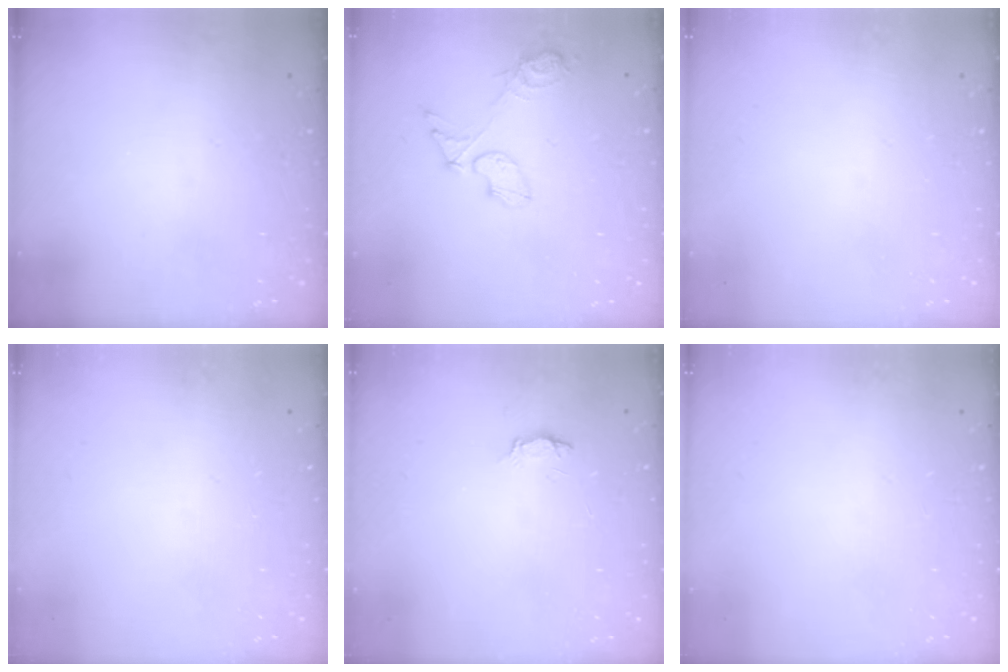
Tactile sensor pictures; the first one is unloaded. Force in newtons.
{"total": 7.9, "press": 7.9, "slide": 0.4}
{"total": 0.0}
{"total": 0.0}
{"total": 3.4, "press": 3.3, "slide": 0.5}
{"total": 0.0}